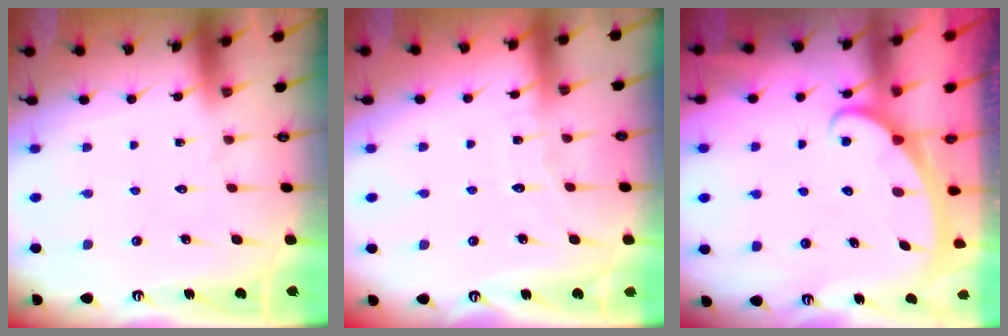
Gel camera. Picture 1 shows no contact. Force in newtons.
{"total": 4.8, "press": 4.7, "slide": 0.6}
{"total": 2.5, "press": 2.5, "slide": 0.4}